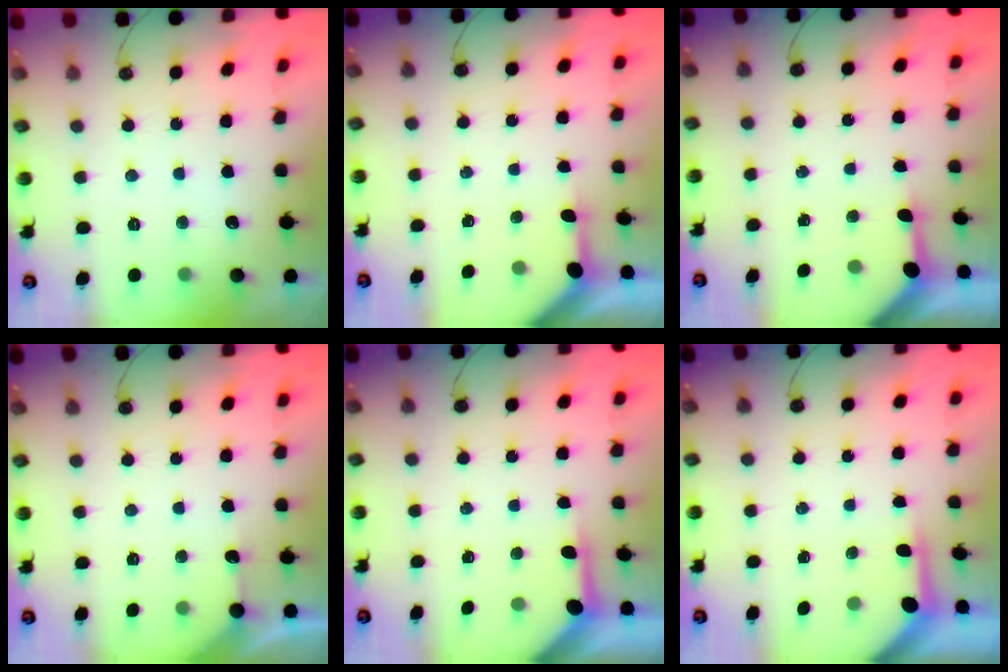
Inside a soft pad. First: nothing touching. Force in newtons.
{"total": 3.0, "press": 3.0, "slide": 0.3}
{"total": 3.4, "press": 3.4, "slide": 0.3}
{"total": 2.3, "press": 2.3, "slide": 0.3}
{"total": 4.0, "press": 4.0, "slide": 0.5}
{"total": 3.6, "press": 3.6, "slide": 0.3}